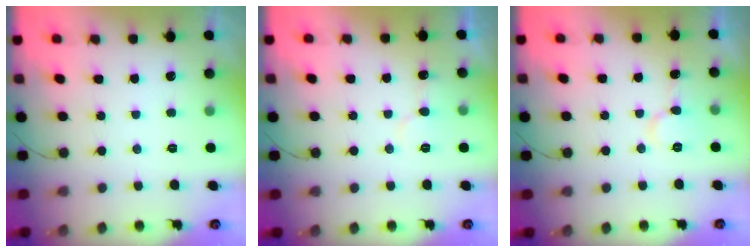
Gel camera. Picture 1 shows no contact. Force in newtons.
{"total": 6.0, "press": 6.0, "slide": 0.2}
{"total": 6.1, "press": 6.1, "slide": 0.6}